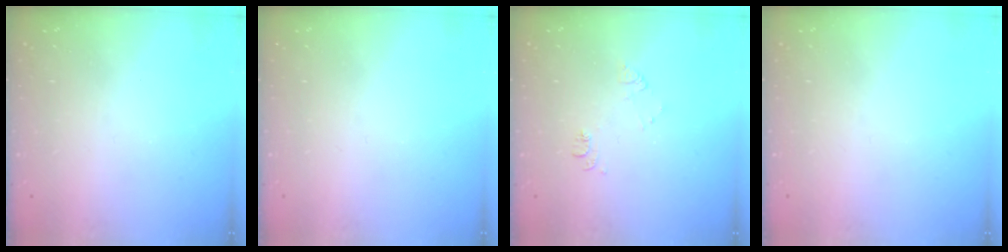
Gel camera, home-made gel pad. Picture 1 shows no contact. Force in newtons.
{"total": 0.0}
{"total": 6.9, "press": 6.8, "slide": 0.8}
{"total": 0.0}